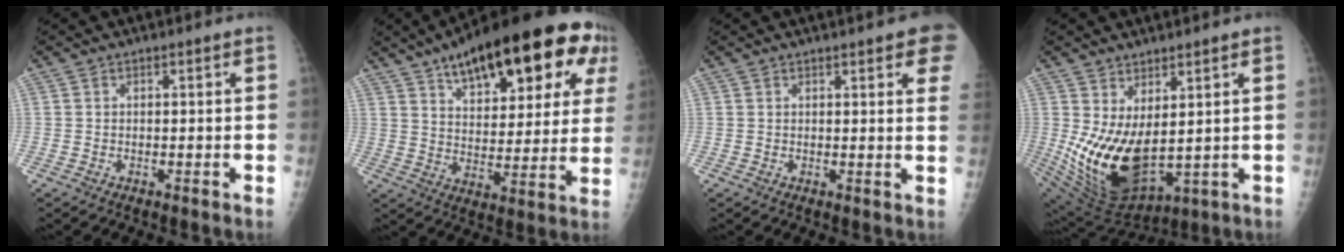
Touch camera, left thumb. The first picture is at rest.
{"total": 26.6, "force": [13.7, 10.8, 20.1], "torque": [-0.261, -0.005, 0.199]}
{"total": 8.1, "force": [4.7, 1.8, 6.4], "torque": [-0.054, -0.006, 0.049]}
{"total": 14.4, "force": [1.9, 7.3, 12.2], "torque": [-0.217, -0.041, 0.068]}